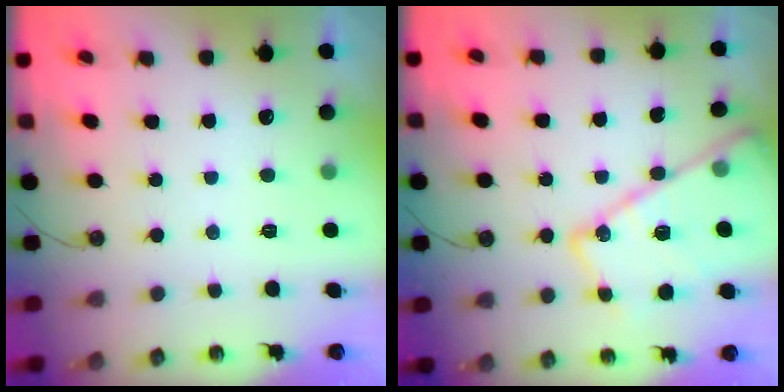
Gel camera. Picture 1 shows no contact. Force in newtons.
{"total": 20.3, "press": 20.2, "slide": 1.2}